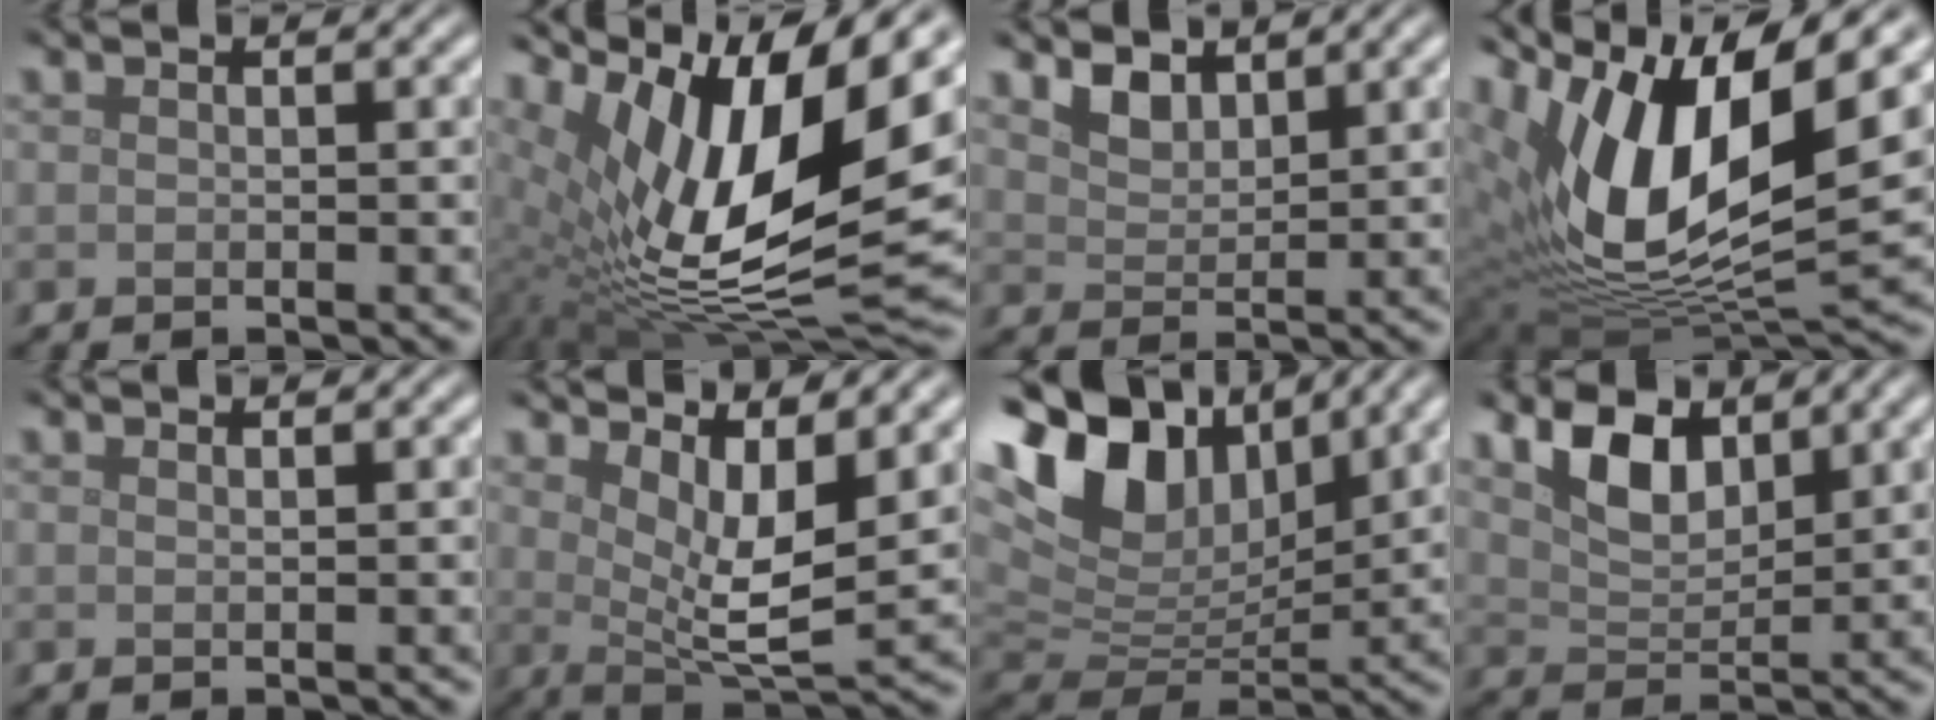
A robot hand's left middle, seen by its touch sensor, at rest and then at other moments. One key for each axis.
{"total": 15.9, "fx": 5.0, "fy": 6.5, "fz": 13.6, "tx": -0.264, "ty": -0.004, "tz": 0.089}
{"total": 2.5, "fx": 2.0, "fy": 1.0, "fz": 1.0, "tx": -0.027, "ty": -0.002, "tz": 0.039}
{"total": 13.8, "fx": 4.8, "fy": 6.0, "fz": 11.5, "tx": -0.221, "ty": 0.001, "tz": 0.088}
{"total": 0.6, "fx": 0.4, "fy": 0.2, "fz": 0.4, "tx": 0.002, "ty": -0.001, "tz": 0.004}
{"total": 5.8, "fx": 2.3, "fy": 1.8, "fz": 4.9, "tx": -0.088, "ty": -0.018, "tz": 0.044}
{"total": 11.1, "fx": 5.6, "fy": 6.4, "fz": 7.2, "tx": -0.142, "ty": 0.014, "tz": 0.097}
{"total": 4.7, "fx": 3.0, "fy": 2.3, "fz": 2.8, "tx": -0.063, "ty": -0.002, "tz": 0.054}